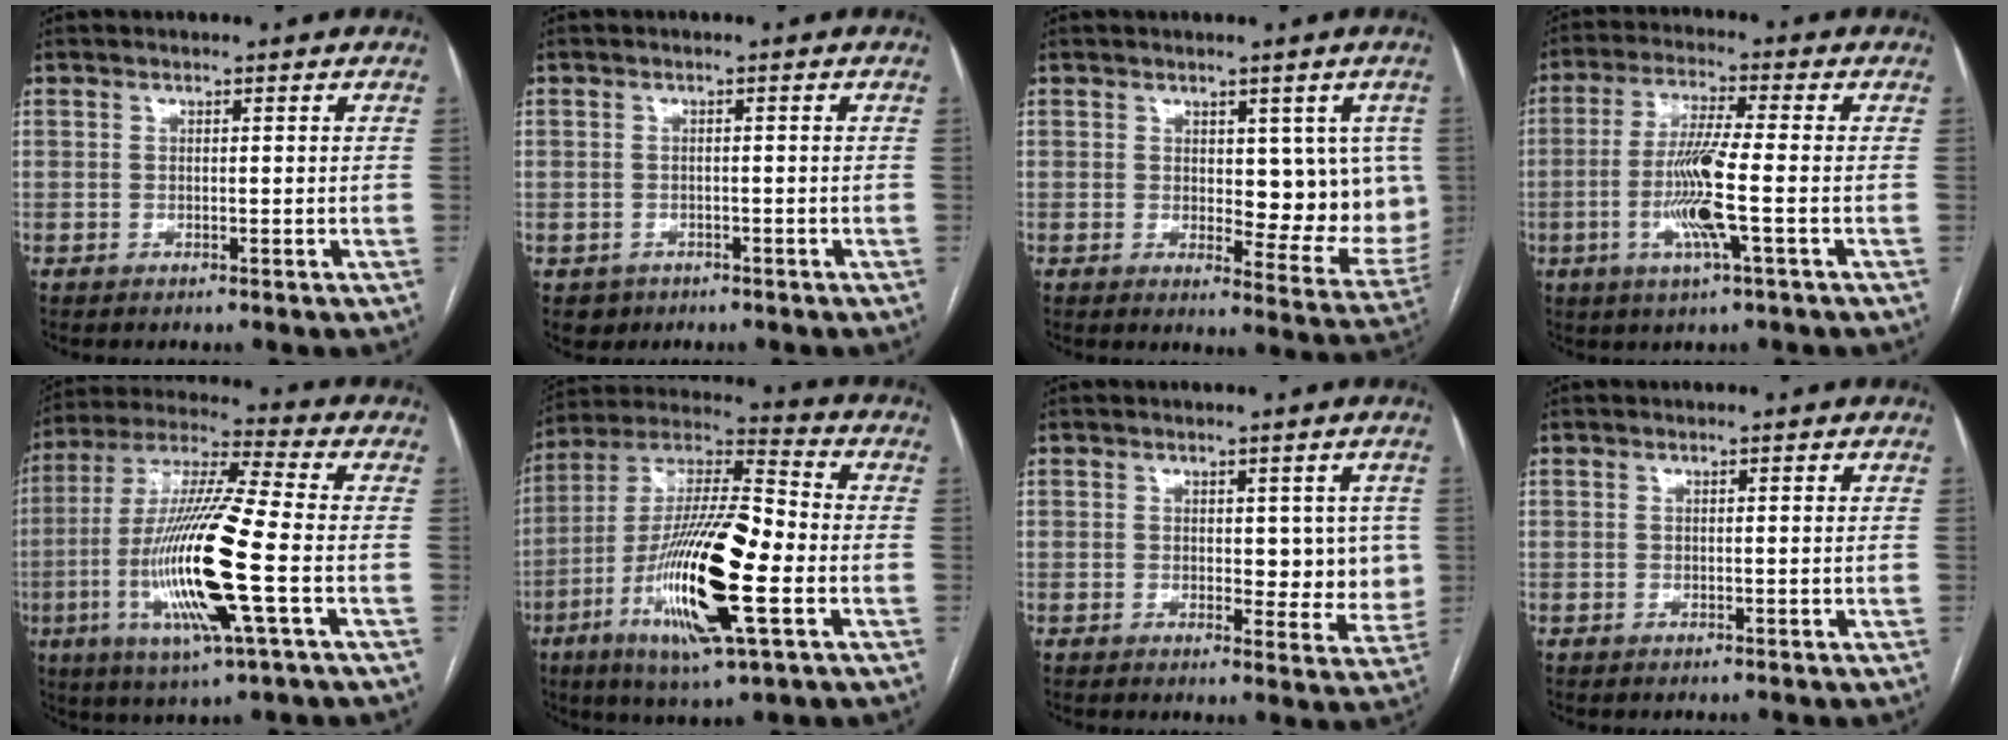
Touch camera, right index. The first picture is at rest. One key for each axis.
{"total": 2.5, "fx": -1.3, "fy": 2.1, "fz": 0.1, "tx": -0.002, "ty": 0.007, "tz": -0.016}
{"total": 9.7, "fx": 1.4, "fy": 4.6, "fz": 8.4, "tx": -0.083, "ty": -0.005, "tz": 0.025}
{"total": 9.5, "fx": -2.2, "fy": -0.2, "fz": 9.3, "tx": -0.187, "ty": -0.009, "tz": -0.047}
{"total": 18.7, "fx": -4.2, "fy": 0.9, "fz": 18.2, "tx": -0.374, "ty": -0.015, "tz": -0.082}
{"total": 21.6, "fx": -5.9, "fy": 3.4, "fz": 20.5, "tx": -0.404, "ty": -0.016, "tz": -0.105}
{"total": 5.8, "fx": 0.9, "fy": 3.4, "fz": 4.6, "tx": -0.037, "ty": 0.000, "tz": 0.015}
{"total": 0.0}